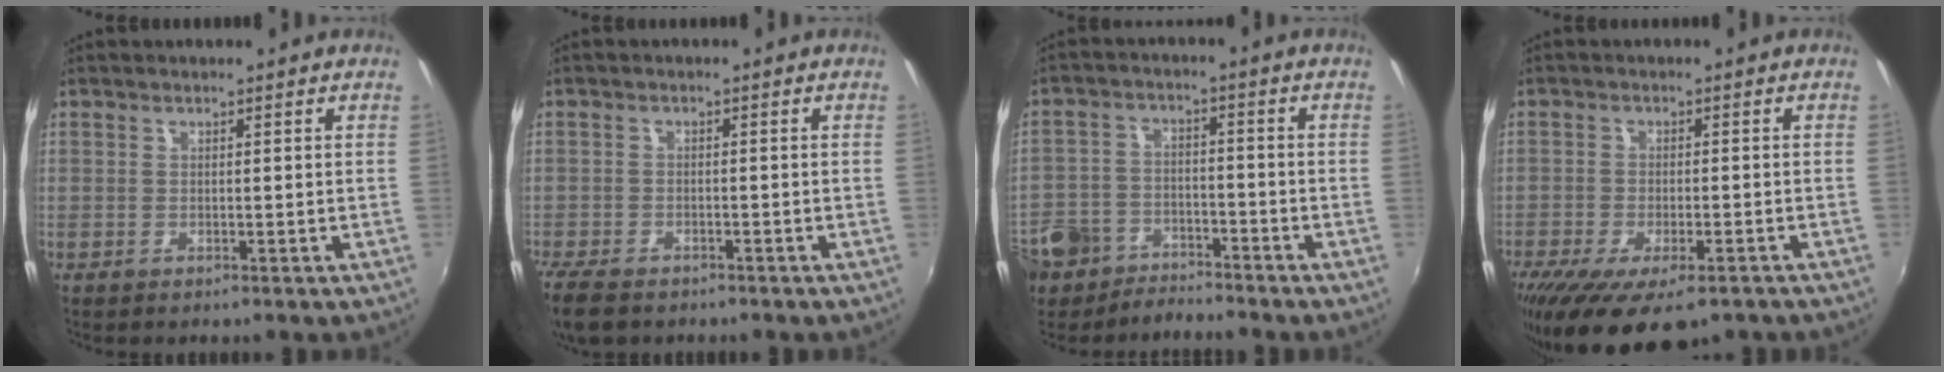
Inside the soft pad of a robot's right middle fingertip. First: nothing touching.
{"total": 6.8, "force": [-5.3, 2.8, 3.2], "torque": [-0.091, -0.026, -0.102]}
{"total": 13.0, "force": [-10.2, 6.7, 4.7], "torque": [-0.135, -0.014, -0.184]}
{"total": 14.0, "force": [-9.4, 5.2, 9.0], "torque": [-0.188, -0.048, -0.146]}